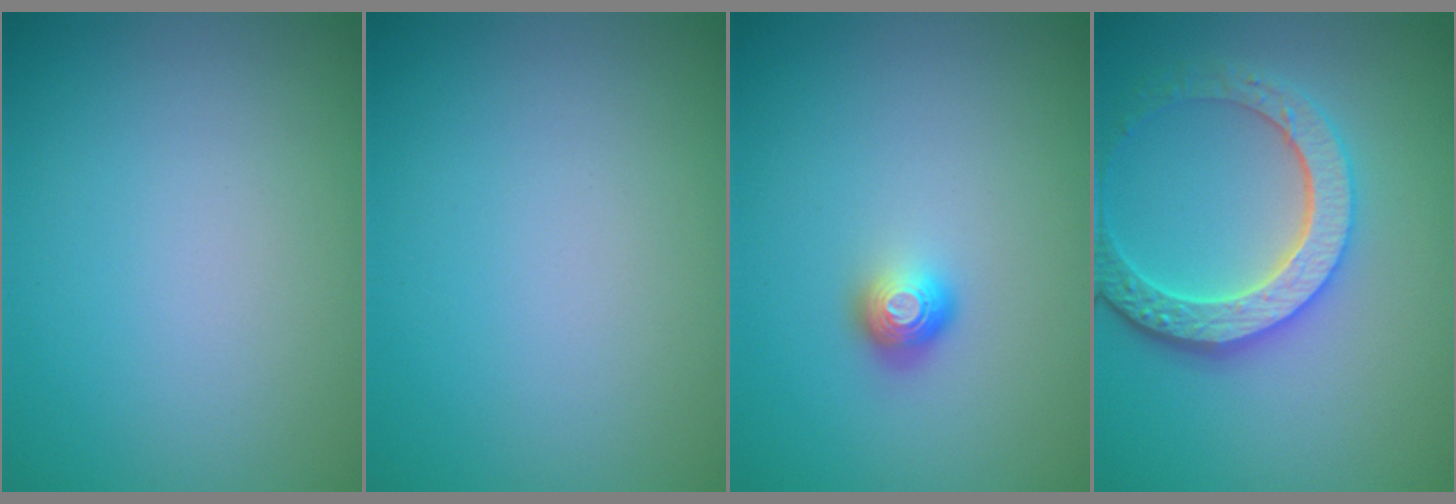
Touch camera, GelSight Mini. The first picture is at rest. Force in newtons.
{"total": 0.0}
{"total": 1.7, "press": 1.3, "slide": 1.2}
{"total": 4.9, "press": 4.2, "slide": 2.4}